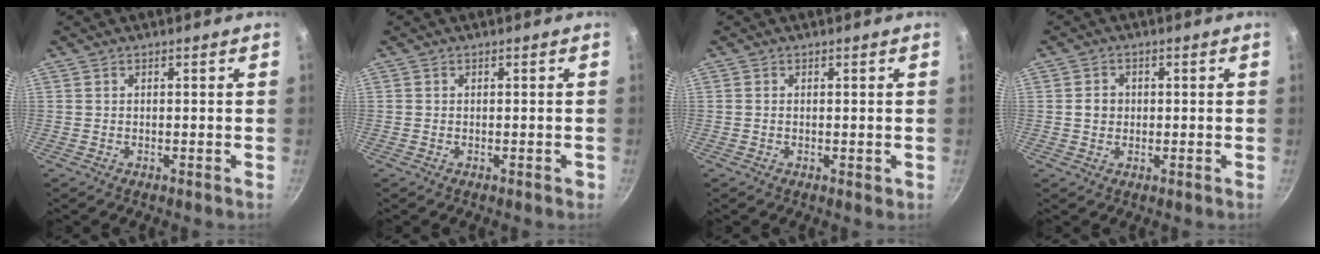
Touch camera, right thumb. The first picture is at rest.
{"total": 0.7, "force": [-0.3, 0.6, 0.4], "torque": [0.000, 0.004, -0.004]}
{"total": 1.0, "force": [0.0, 0.6, 0.8], "torque": [-0.012, 0.000, -0.002]}
{"total": 2.9, "force": [0.1, 2.6, 1.3], "torque": [-0.008, 0.006, -0.001]}